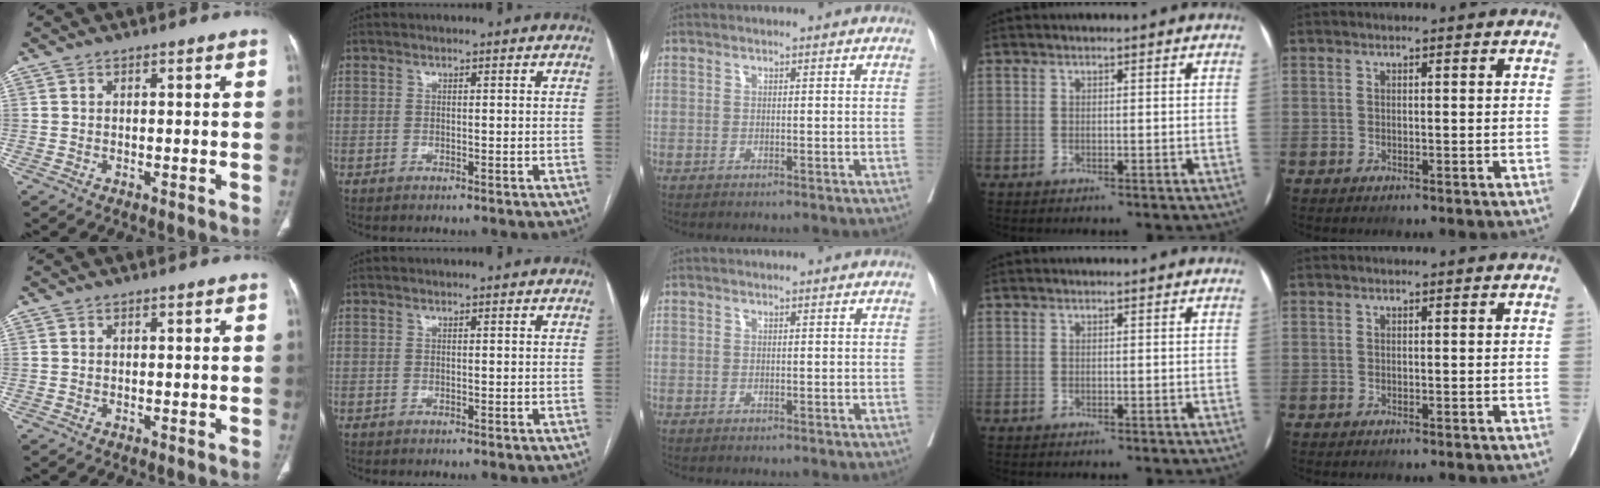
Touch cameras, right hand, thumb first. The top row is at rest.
{}